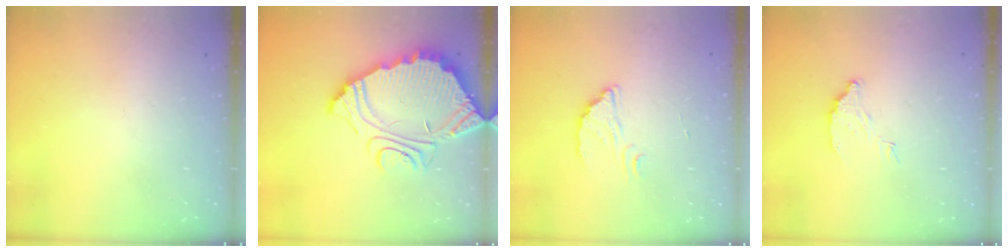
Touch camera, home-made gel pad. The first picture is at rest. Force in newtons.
{"total": 11.2, "press": 11.2, "slide": 1.0}
{"total": 2.7, "press": 2.7, "slide": 0.2}
{"total": 5.3, "press": 5.3, "slide": 0.1}